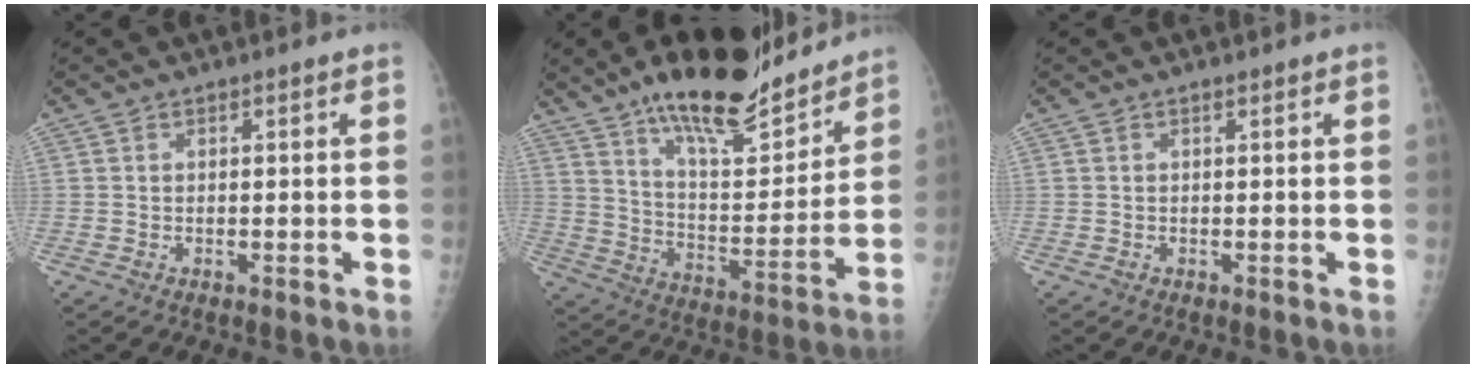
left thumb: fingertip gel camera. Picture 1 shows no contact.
{"total": 21.2, "force": [16.1, 6.7, 12.1], "torque": [-0.147, -0.087, 0.261]}
{"total": 0.0}